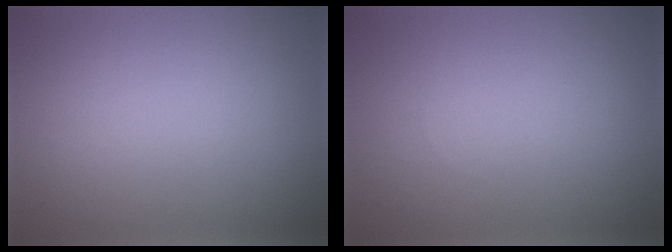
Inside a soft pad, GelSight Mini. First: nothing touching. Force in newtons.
{"total": 0.0}